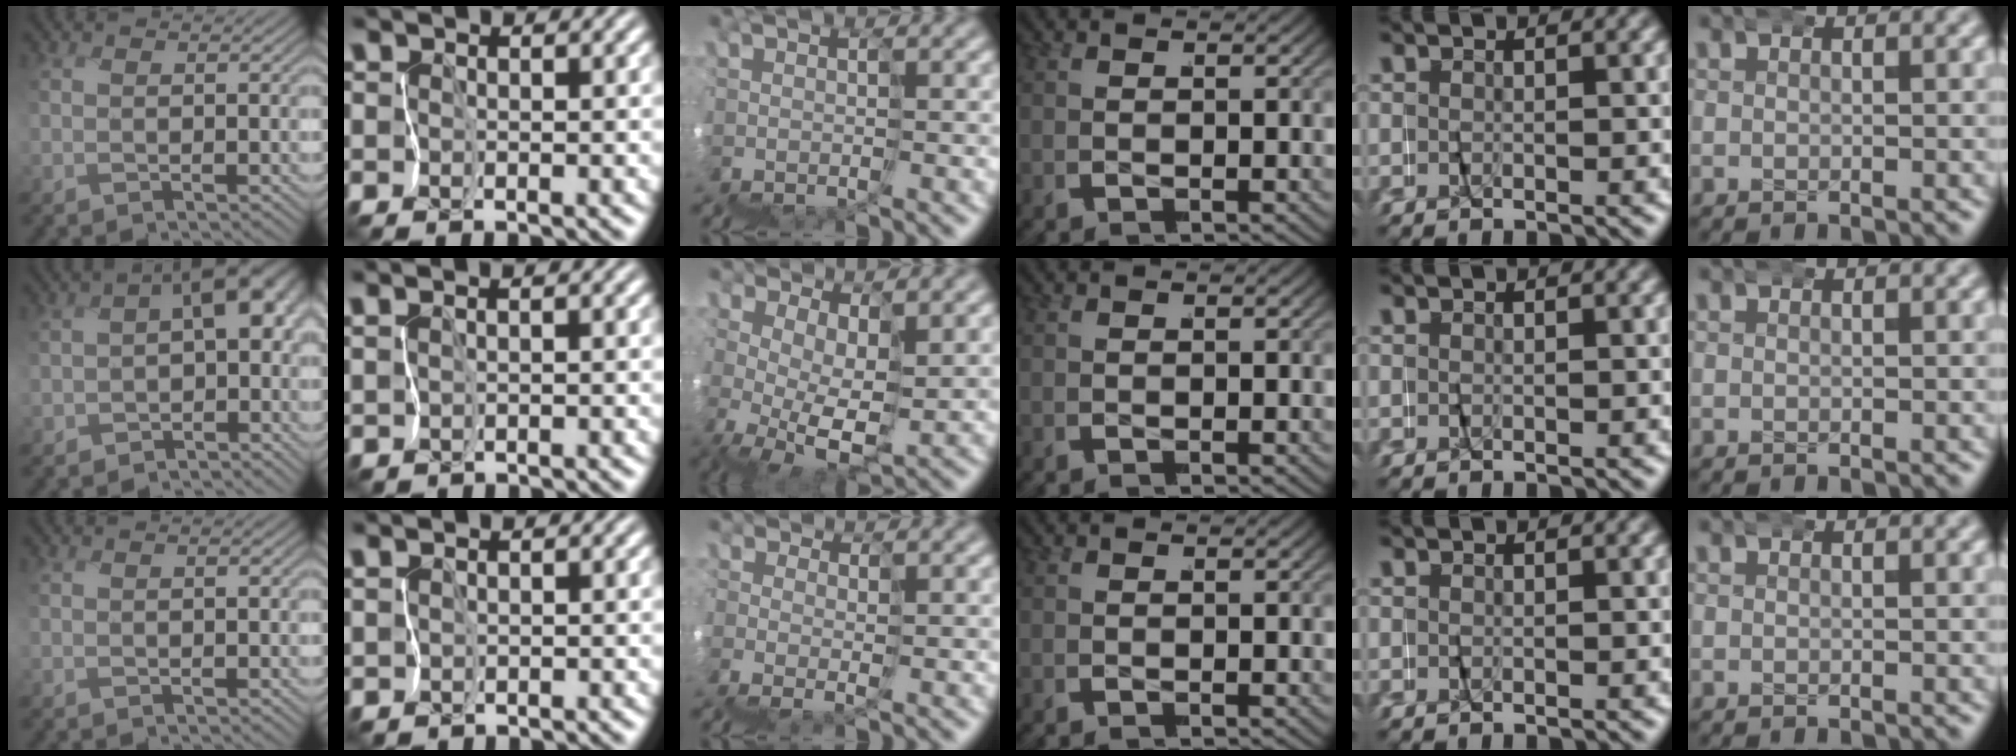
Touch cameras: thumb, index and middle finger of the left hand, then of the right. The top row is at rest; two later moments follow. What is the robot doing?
{"motion": "wrap", "object": "napkin"}